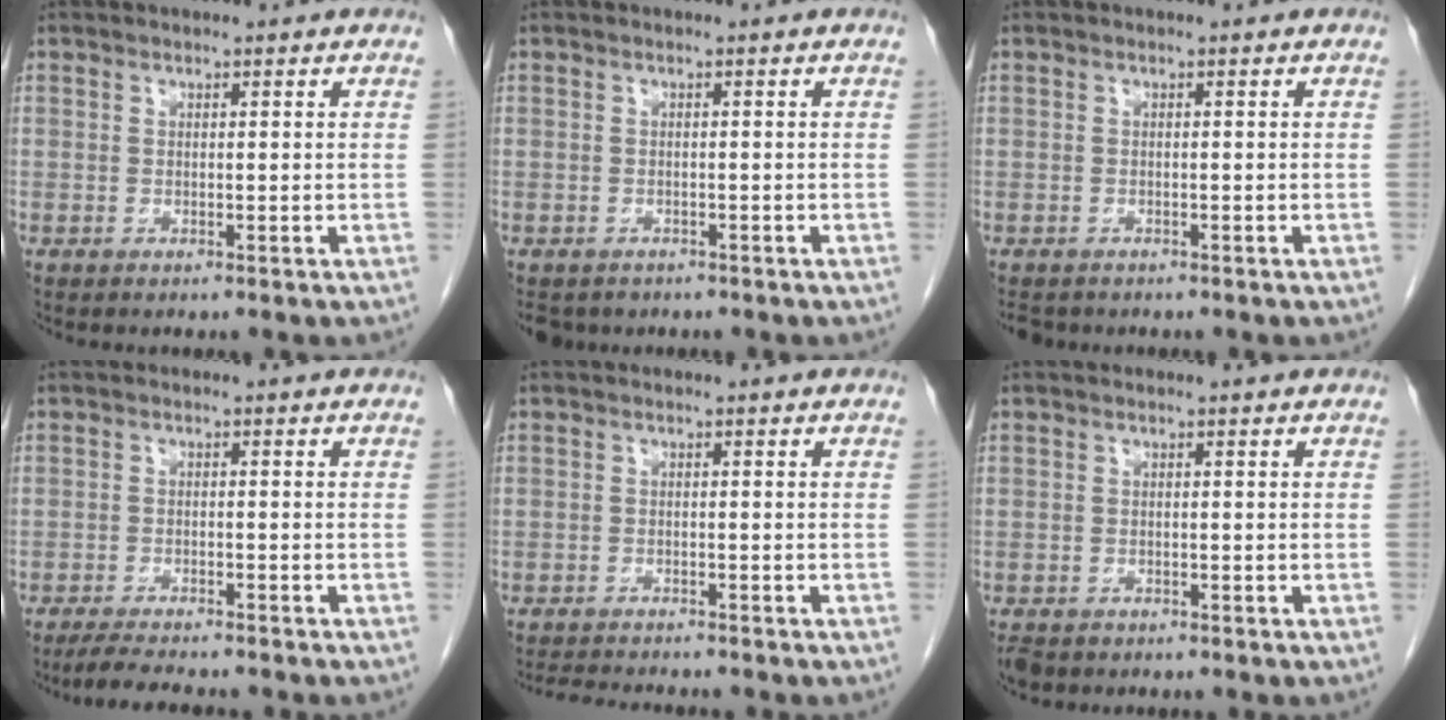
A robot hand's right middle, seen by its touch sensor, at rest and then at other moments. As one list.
[{"total": 4.6, "force": [-3.4, 3.0, 1.0], "torque": [-0.012, -0.001, -0.048]}, {"total": 3.2, "force": [-2.6, 1.7, 0.8], "torque": [-0.015, -0.003, -0.037]}, {"total": 6.3, "force": [-5.5, 0.7, 2.9], "torque": [-0.049, -0.015, -0.087]}, {"total": 6.1, "force": [-5.7, 0.5, 2.1], "torque": [-0.034, -0.015, -0.087]}, {"total": 3.3, "force": [-2.5, 1.9, 1.0], "torque": [-0.020, -0.004, -0.039]}]